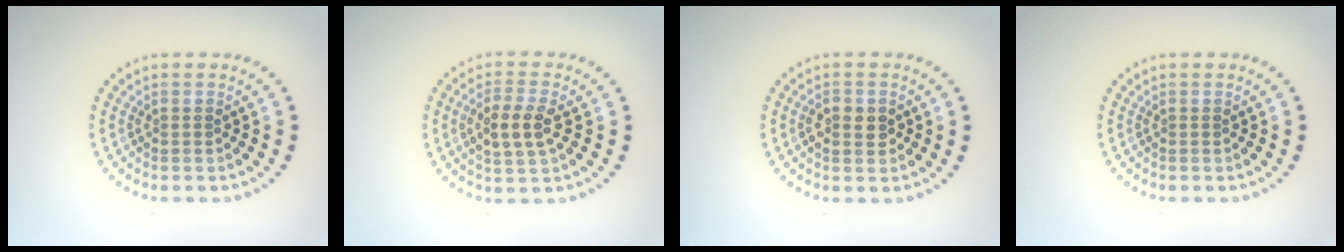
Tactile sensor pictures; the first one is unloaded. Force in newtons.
{"total": 3.4, "press": 3.3, "slide": 0.8}
{"total": 2.1, "press": 2.0, "slide": 0.3}
{"total": 0.0}